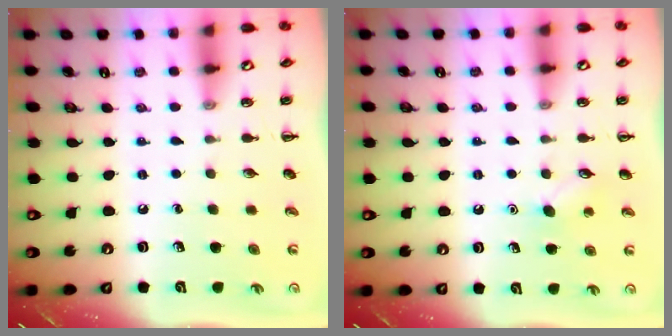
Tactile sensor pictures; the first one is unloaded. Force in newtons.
{"total": 5.9, "press": 5.7, "slide": 1.3}